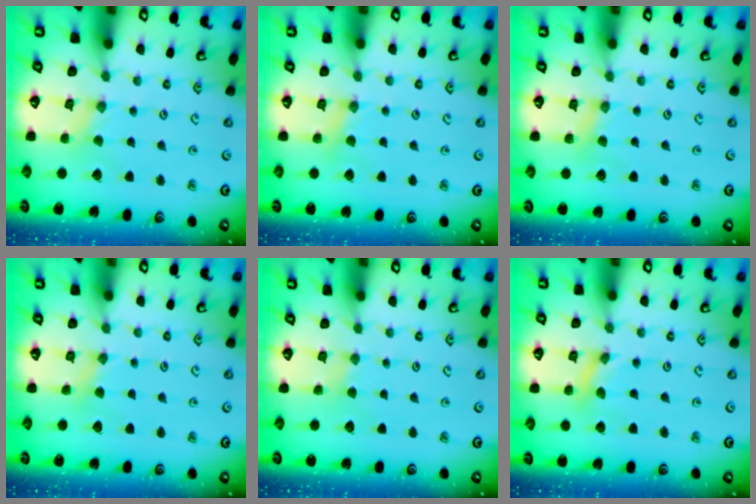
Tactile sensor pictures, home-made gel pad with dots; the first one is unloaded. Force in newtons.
{"total": 3.2, "press": 3.2, "slide": 0.5}
{"total": 2.5, "press": 2.5, "slide": 0.4}
{"total": 2.4, "press": 2.4, "slide": 0.3}
{"total": 1.7, "press": 1.6, "slide": 0.3}
{"total": 0.0}